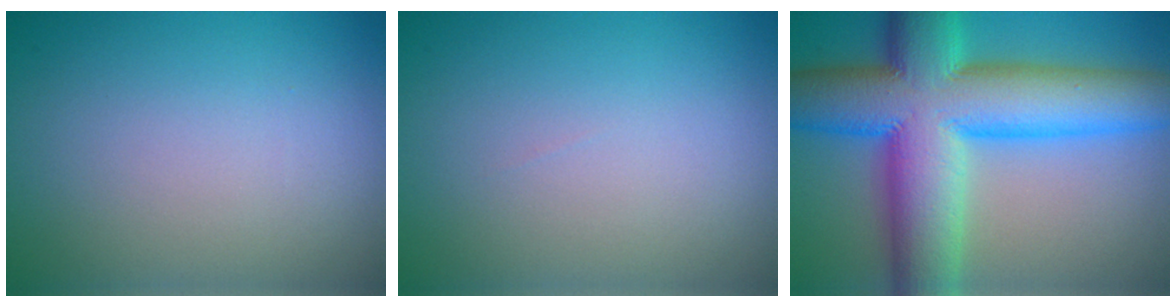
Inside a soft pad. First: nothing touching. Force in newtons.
{"total": 0.0}
{"total": 15.6, "press": 15.6, "slide": 0.3}